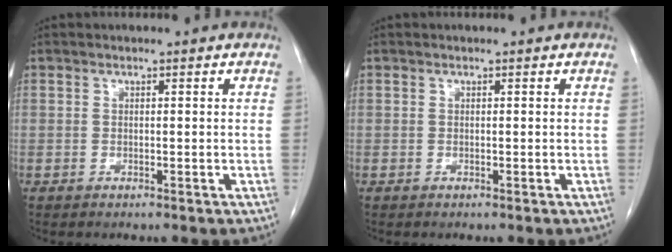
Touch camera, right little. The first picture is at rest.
{"total": 0.0}